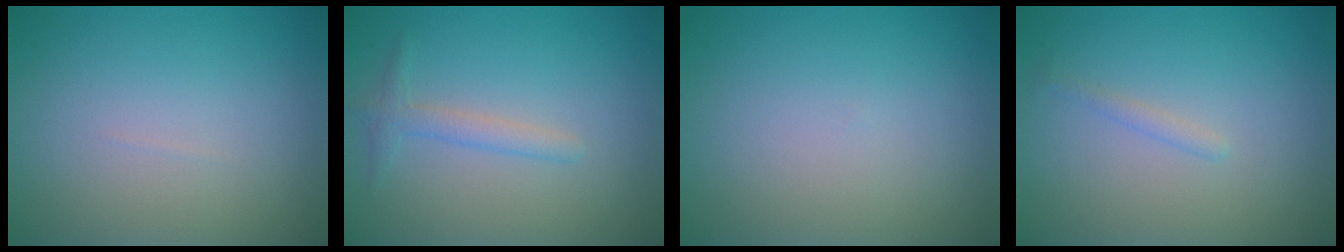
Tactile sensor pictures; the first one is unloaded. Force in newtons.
{"total": 1.6, "press": 1.6, "slide": 0.1}
{"total": 0.0}
{"total": 0.7, "press": 0.7, "slide": 0.1}